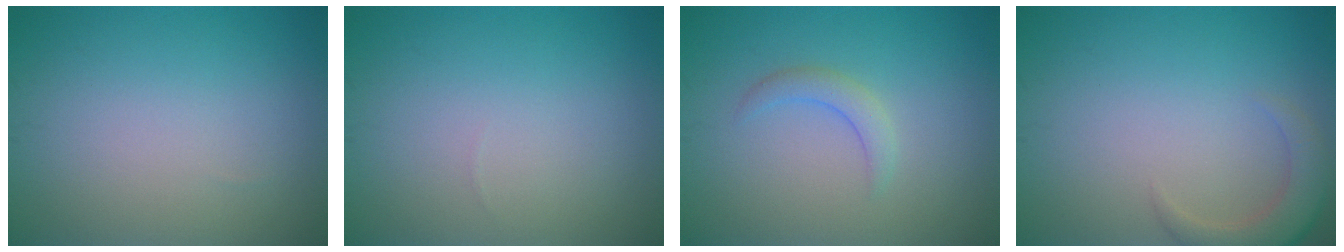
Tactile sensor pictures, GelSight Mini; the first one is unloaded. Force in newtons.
{"total": 0.0}
{"total": 1.7, "press": 1.7, "slide": 0.2}
{"total": 3.2, "press": 3.1, "slide": 0.5}